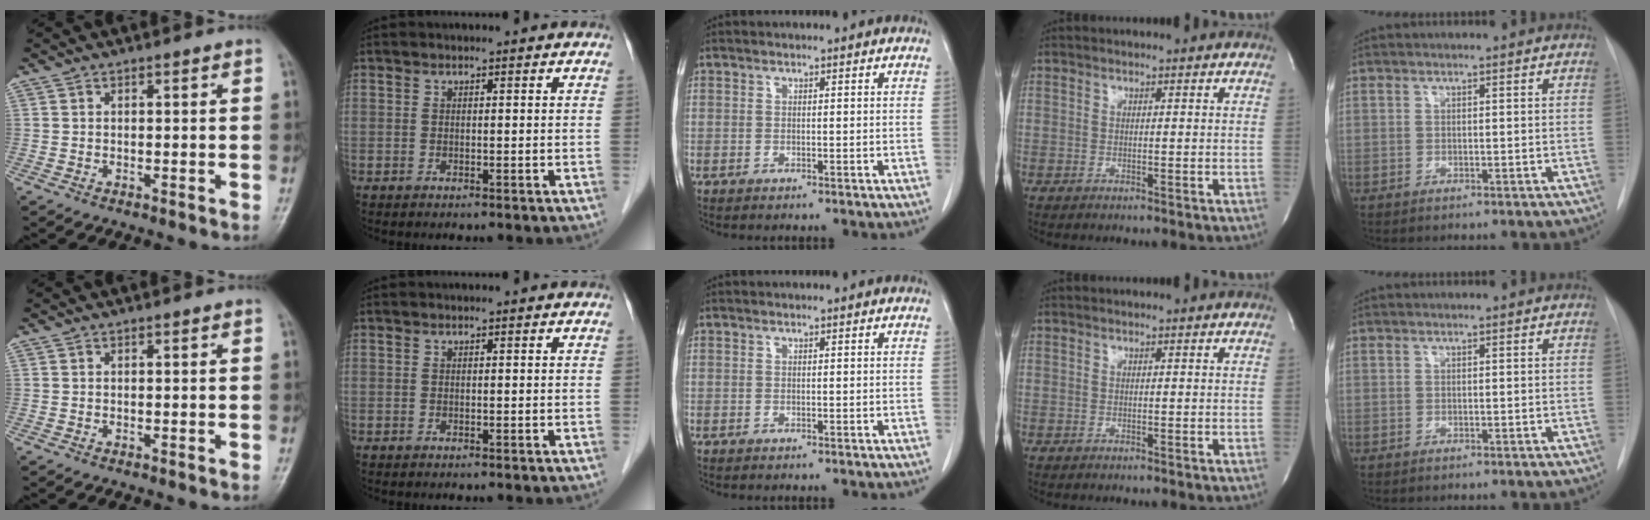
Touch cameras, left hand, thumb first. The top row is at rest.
{}